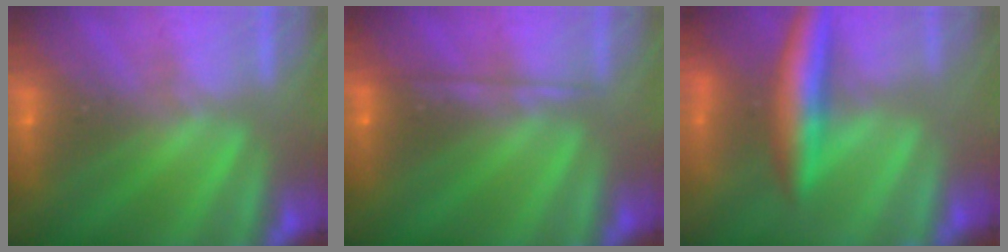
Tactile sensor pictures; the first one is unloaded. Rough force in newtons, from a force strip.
{"total": 2.1}
{"total": 6.6}